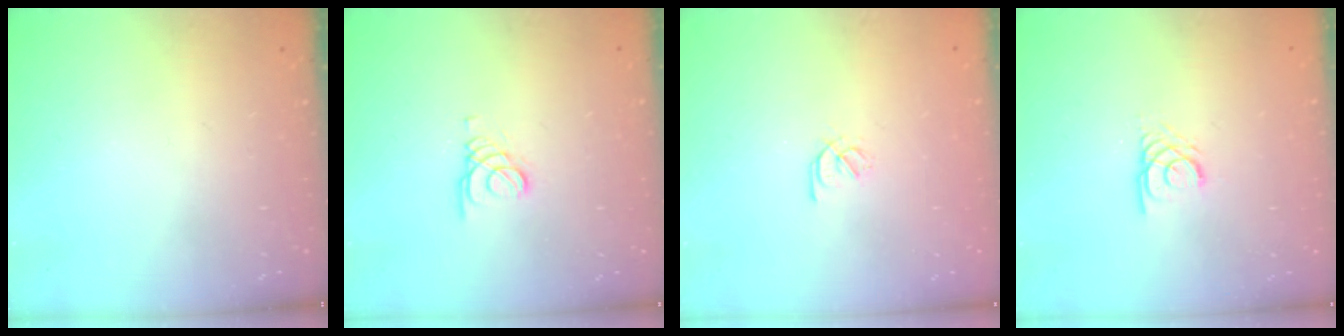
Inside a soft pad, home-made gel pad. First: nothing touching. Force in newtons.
{"total": 1.3, "press": 1.3, "slide": 0.1}
{"total": 2.1, "press": 2.0, "slide": 0.7}
{"total": 2.4, "press": 2.4, "slide": 0.2}